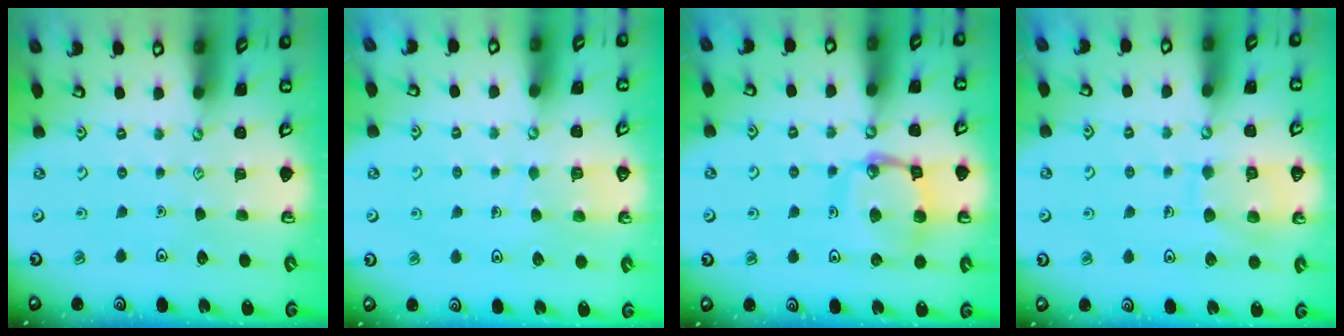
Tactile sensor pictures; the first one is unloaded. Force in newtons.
{"total": 4.8, "press": 4.8, "slide": 0.3}
{"total": 13.4, "press": 13.4, "slide": 1.3}
{"total": 9.9, "press": 9.9, "slide": 0.9}